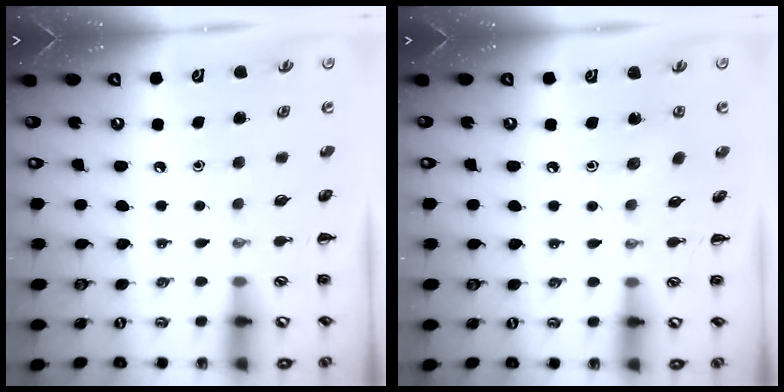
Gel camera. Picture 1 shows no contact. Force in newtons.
{"total": 2.9, "press": 2.8, "slide": 0.9}